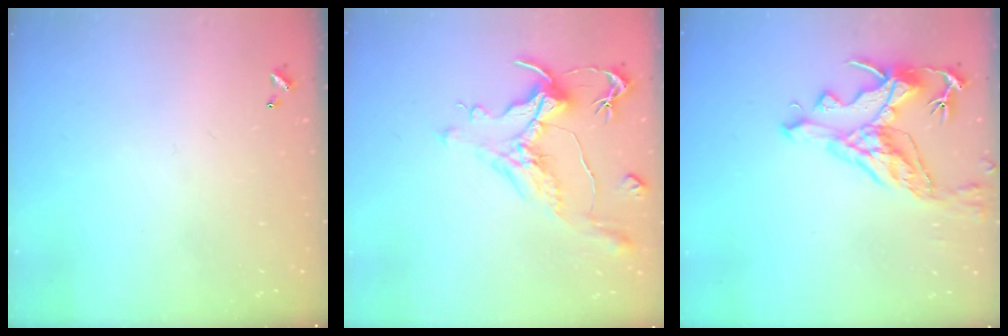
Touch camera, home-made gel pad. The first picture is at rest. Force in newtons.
{"total": 1.1, "press": 0.2, "slide": 1.1}
{"total": 7.8, "press": 7.7, "slide": 1.4}